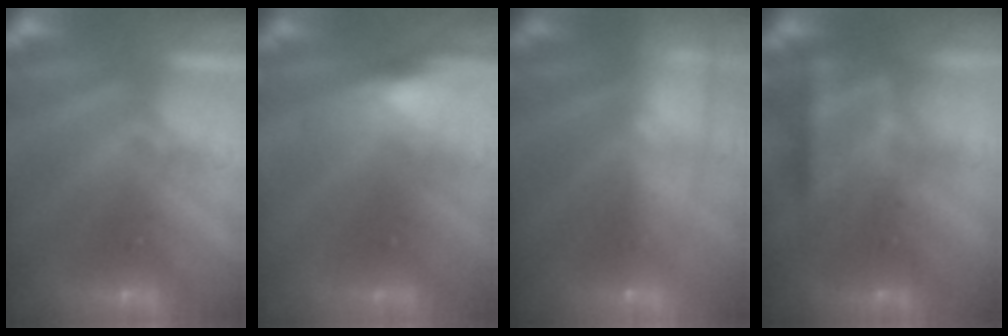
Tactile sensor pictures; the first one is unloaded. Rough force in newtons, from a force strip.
{"total": 8.9}
{"total": 5.8}
{"total": 7.0}